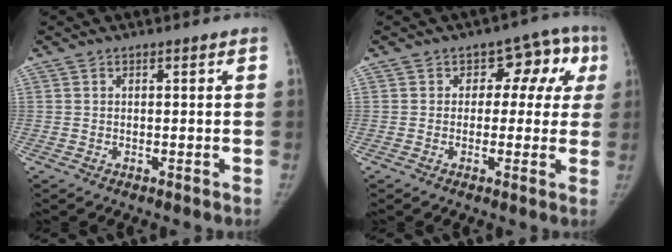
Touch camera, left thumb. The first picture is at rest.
{"total": 8.7, "force": [1.6, 6.4, 5.7], "torque": [-0.006, 0.025, 0.008]}